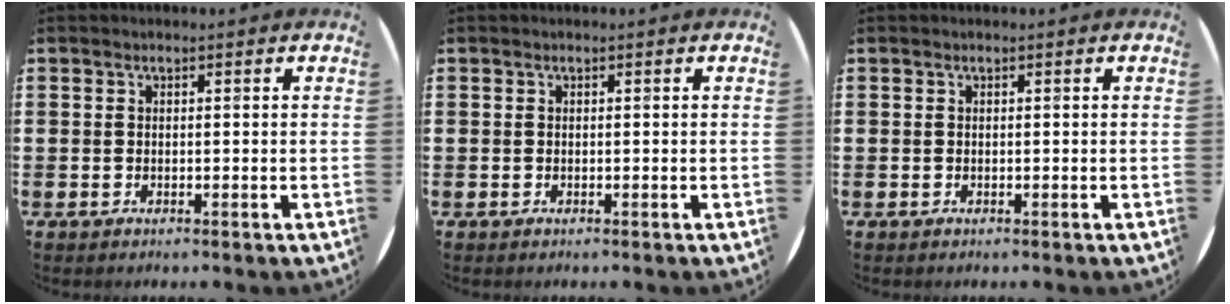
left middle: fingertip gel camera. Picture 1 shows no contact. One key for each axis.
{"total": 0.0}
{"total": 0.0}